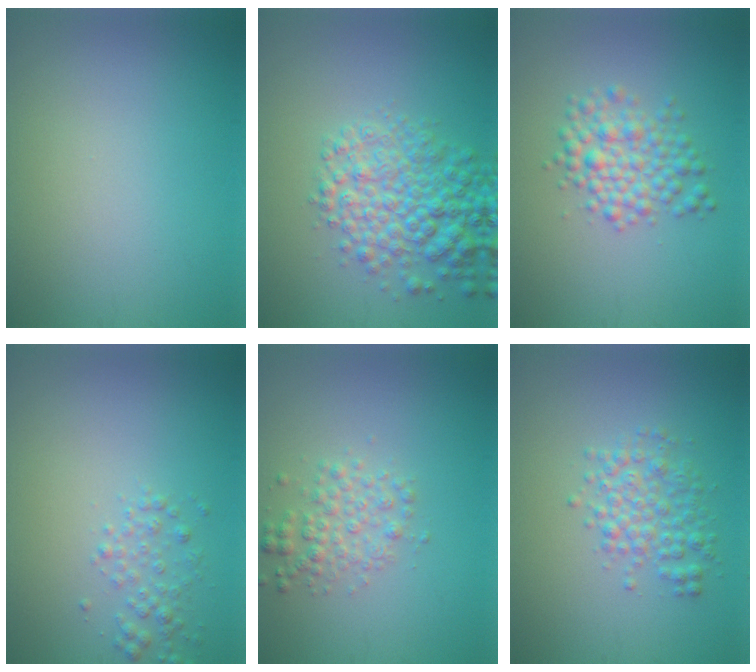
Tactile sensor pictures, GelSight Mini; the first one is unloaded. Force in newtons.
{"total": 6.3, "press": 6.3, "slide": 0.2}
{"total": 3.8, "press": 3.8, "slide": 0.0}
{"total": 1.8, "press": 1.8, "slide": 0.1}
{"total": 2.5, "press": 2.5, "slide": 0.0}
{"total": 3.3, "press": 3.3, "slide": 0.1}